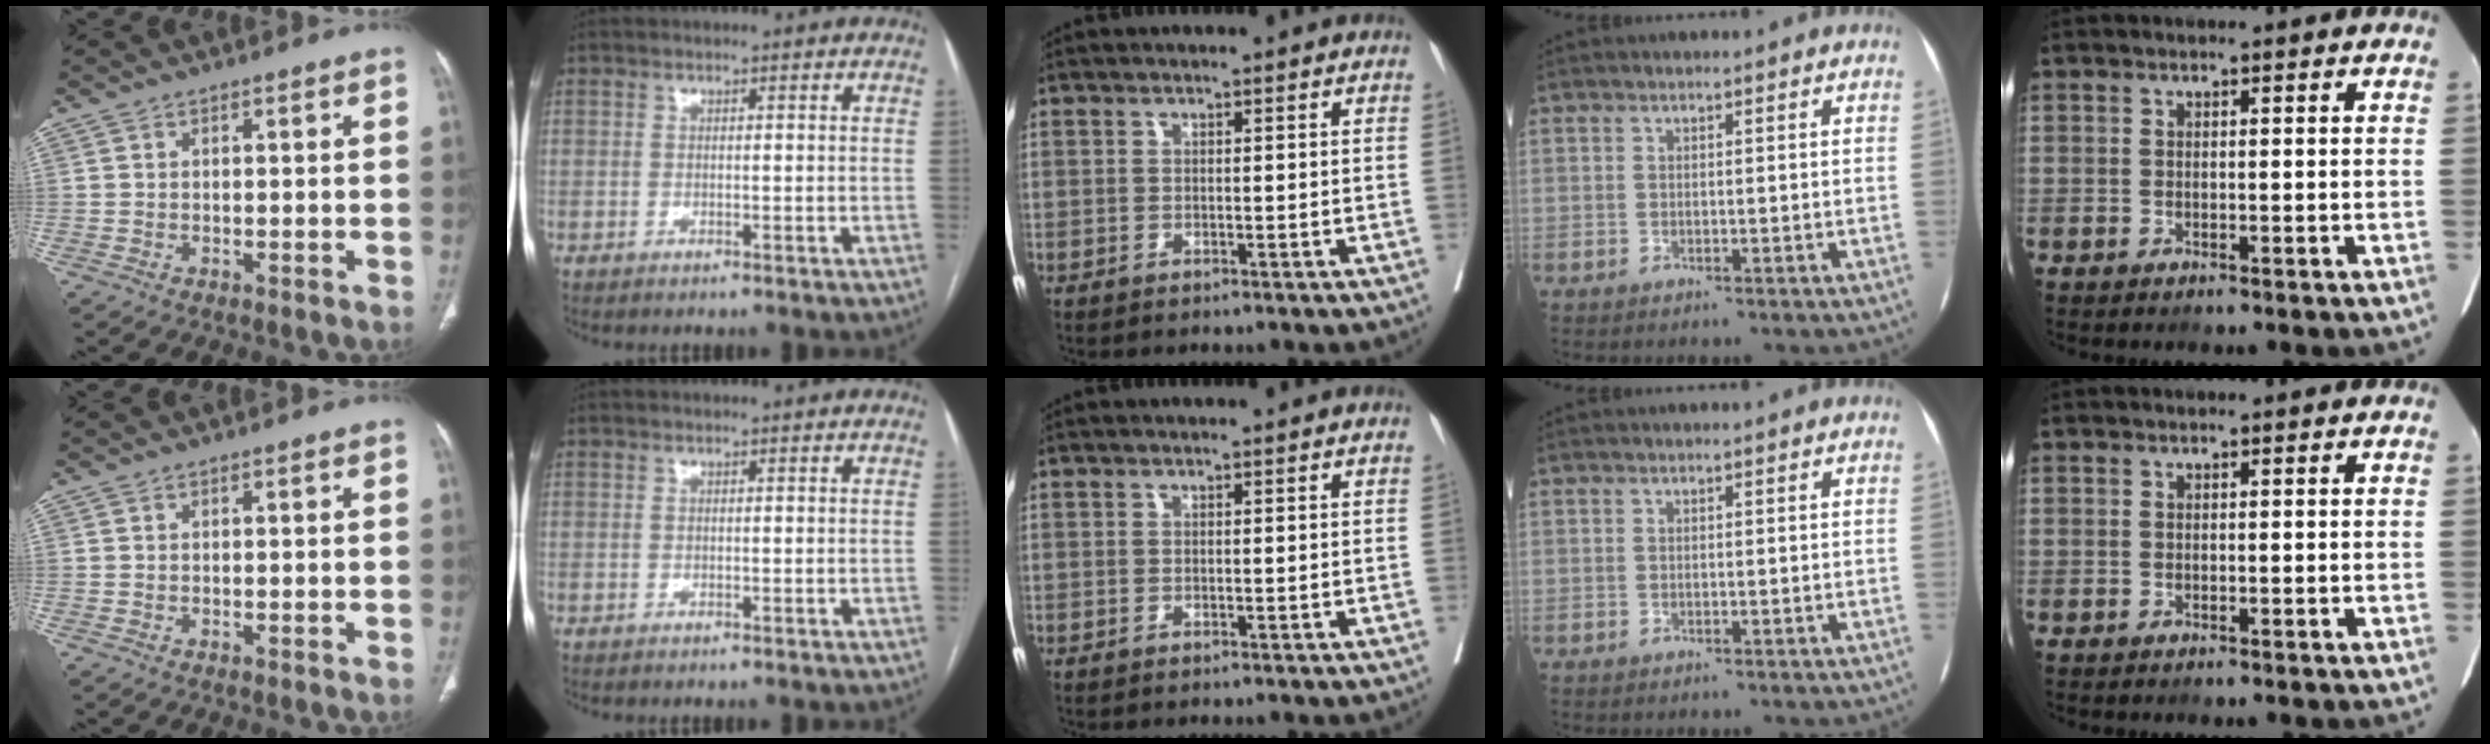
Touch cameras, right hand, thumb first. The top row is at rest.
{}